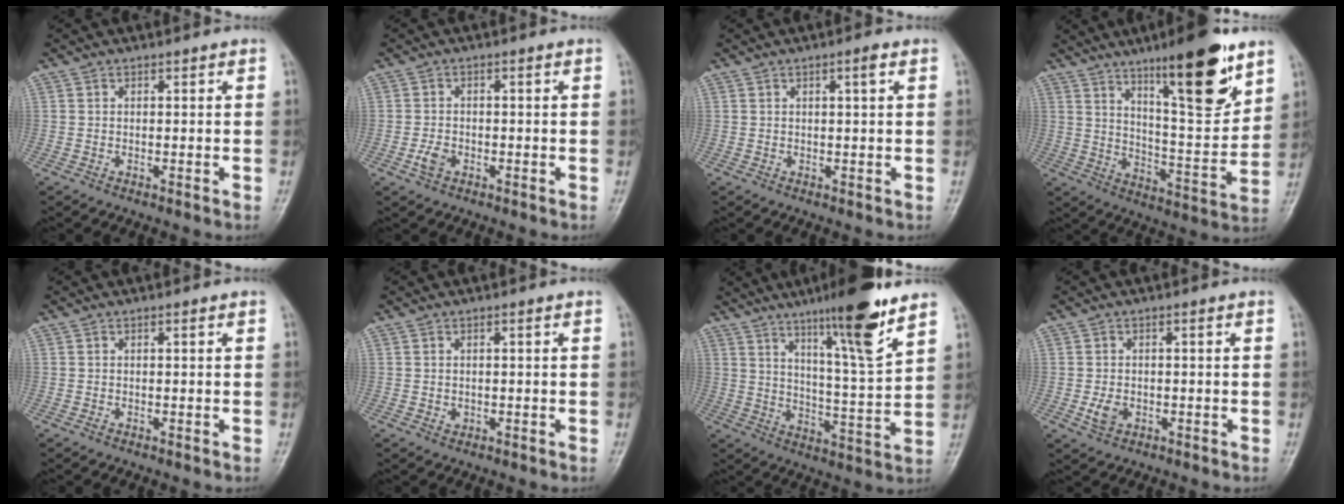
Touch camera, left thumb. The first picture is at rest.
{"total": 2.6, "force": [-1.2, 1.7, 1.6], "torque": [-0.031, 0.006, -0.023]}
{"total": 1.8, "force": [0.7, 0.1, 1.7], "torque": [-0.030, 0.000, 0.011]}
{"total": 18.1, "force": [11.0, 3.9, 13.8], "torque": [-0.182, -0.071, 0.181]}
{"total": 0.6, "force": [0.0, 0.2, 0.5], "torque": [-0.007, 0.003, 0.002]}
{"total": 0.9, "force": [-0.1, 0.8, 0.6], "torque": [-0.004, 0.001, 0.002]}
{"total": 15.3, "force": [9.9, 1.3, 11.7], "torque": [-0.177, -0.059, 0.159]}
{"total": 3.0, "force": [-0.8, 2.1, 1.9], "torque": [-0.033, 0.000, -0.011]}